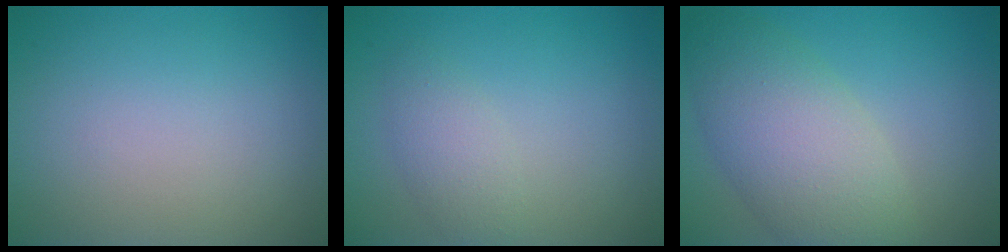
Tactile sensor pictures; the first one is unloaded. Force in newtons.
{"total": 2.2, "press": 2.2, "slide": 0.1}
{"total": 7.0, "press": 7.0, "slide": 0.4}